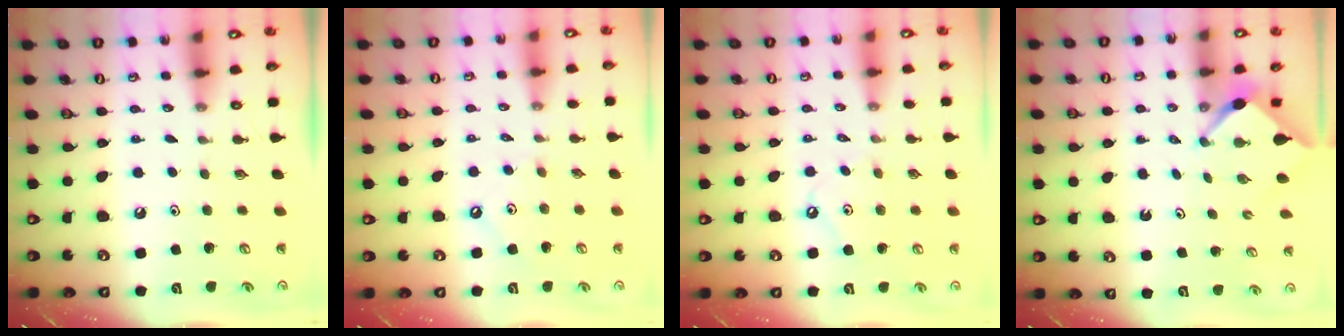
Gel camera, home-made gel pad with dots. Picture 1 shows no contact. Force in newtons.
{"total": 2.4, "press": 2.3, "slide": 0.5}
{"total": 5.6, "press": 5.6, "slide": 0.7}
{"total": 2.6, "press": 2.6, "slide": 0.3}